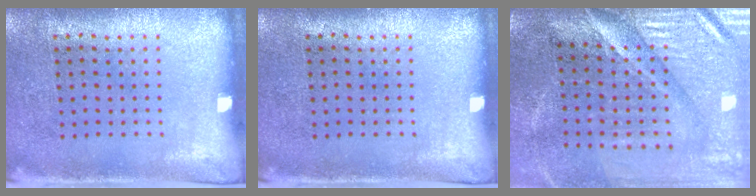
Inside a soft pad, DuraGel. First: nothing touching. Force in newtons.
{"total": 0.0}
{"total": 4.6, "press": 3.9, "slide": 2.4}